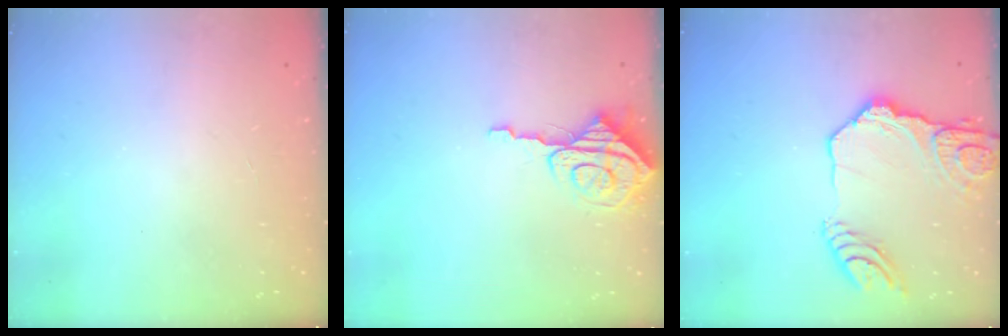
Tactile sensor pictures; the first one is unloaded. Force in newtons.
{"total": 7.8, "press": 7.7, "slide": 0.7}
{"total": 16.9, "press": 16.8, "slide": 1.9}